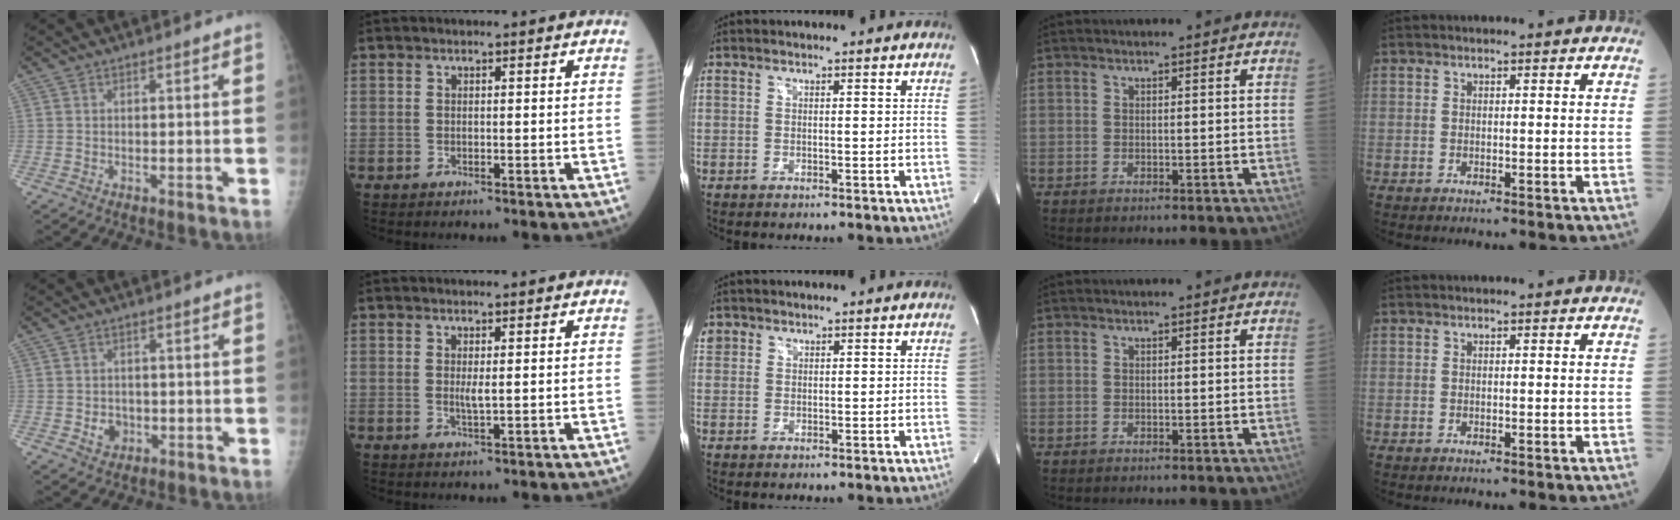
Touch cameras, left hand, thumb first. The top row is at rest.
{"thumb": {"total": 3.1, "force": [-0.7, 2.8, 1.4], "torque": [-0.006, 0.003, -0.004]}, "index": {"total": 1.3, "force": [0.4, 0.2, 1.3], "torque": [-0.029, -0.003, 0.009]}, "middle": {"total": 2.2, "force": [1.3, 1.8, 0.2], "torque": [0.001, 0.011, 0.024]}}